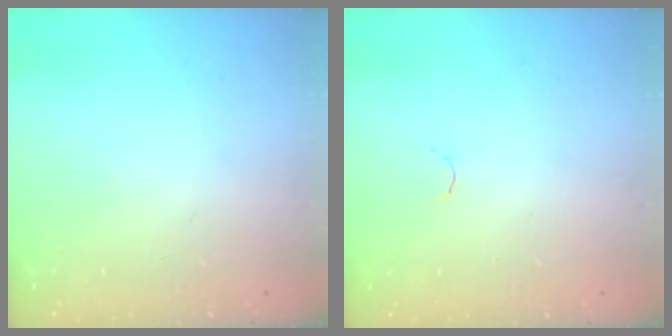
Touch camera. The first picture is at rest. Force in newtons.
{"total": 1.7, "press": 1.6, "slide": 0.5}